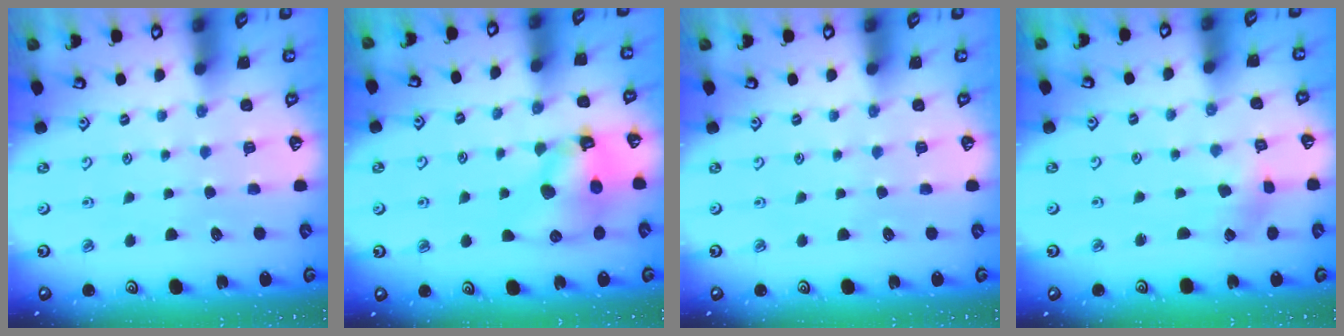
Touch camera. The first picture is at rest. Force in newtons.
{"total": 11.2, "press": 11.2, "slide": 0.9}
{"total": 0.0}
{"total": 1.0, "press": 1.0, "slide": 0.1}